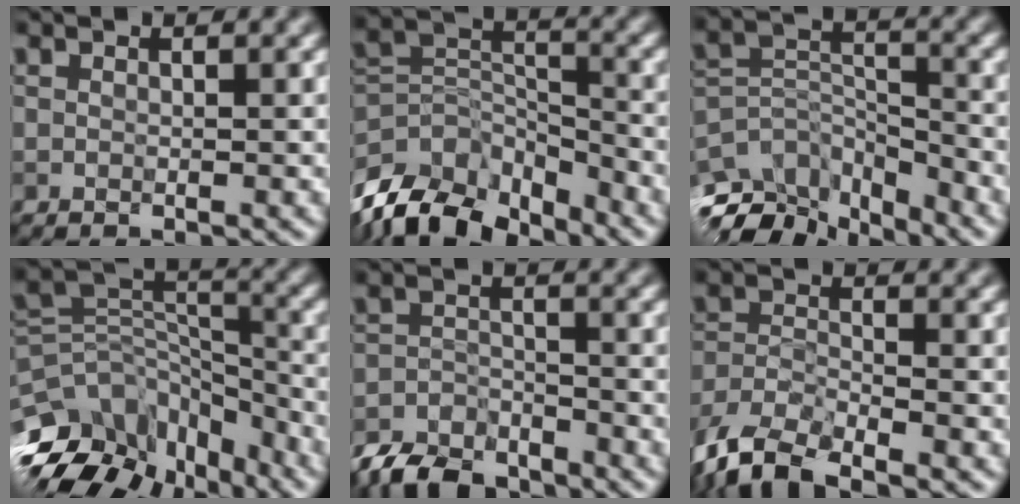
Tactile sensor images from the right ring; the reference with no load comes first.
{"total": 10.7, "force": [-8.8, 4.6, 4.0], "torque": [-0.082, 0.005, -0.158]}
{"total": 8.4, "force": [-7.4, 2.9, 2.6], "torque": [-0.057, -0.009, -0.129]}
{"total": 13.1, "force": [-9.4, 7.3, 5.5], "torque": [-0.122, 0.029, -0.144]}
{"total": 5.9, "force": [-5.7, 1.6, 0.7], "torque": [-0.009, -0.005, -0.101]}
{"total": 6.3, "force": [-5.5, 1.6, 2.5], "torque": [-0.051, -0.006, -0.103]}